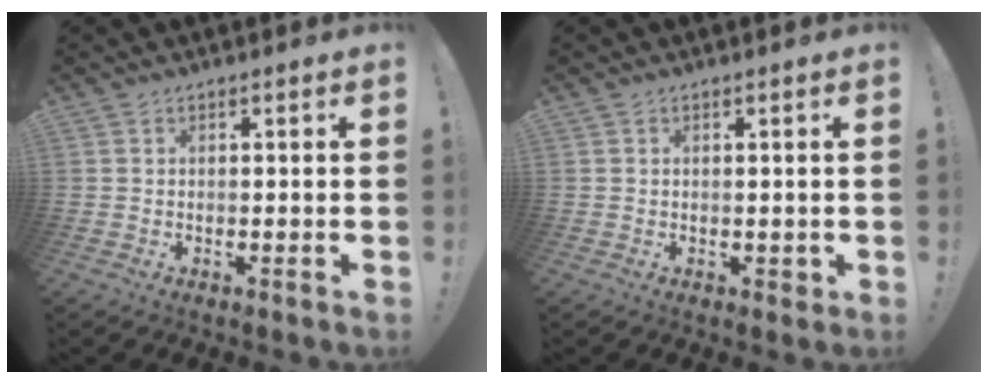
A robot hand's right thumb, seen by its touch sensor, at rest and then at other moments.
{"total": 1.6, "force": [0.3, 1.3, 0.9], "torque": [-0.003, 0.000, 0.004]}